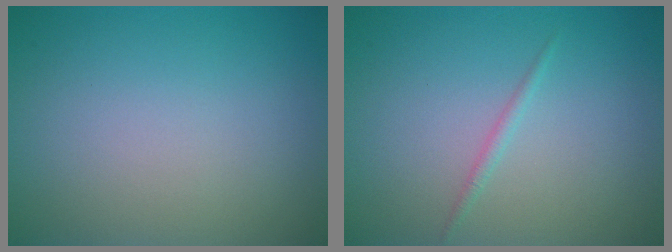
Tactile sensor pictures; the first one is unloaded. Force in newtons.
{"total": 0.8, "press": 0.8, "slide": 0.0}